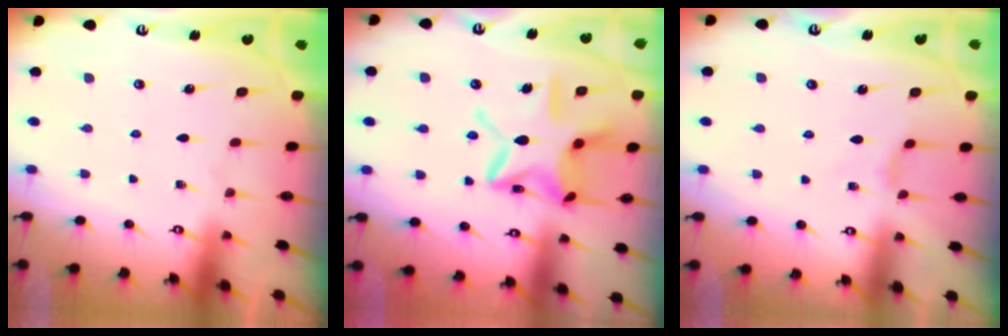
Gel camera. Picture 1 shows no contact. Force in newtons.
{"total": 16.5, "press": 16.4, "slide": 1.6}
{"total": 1.4, "press": 1.3, "slide": 0.5}